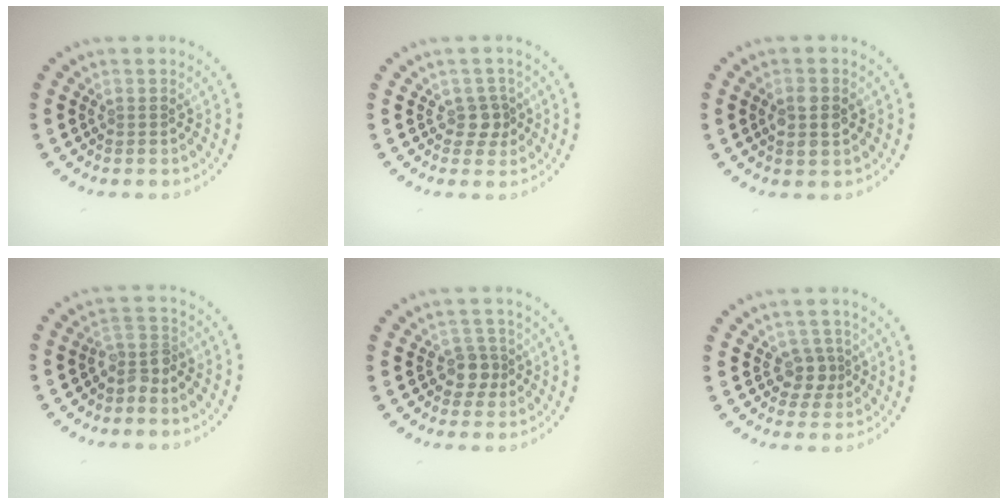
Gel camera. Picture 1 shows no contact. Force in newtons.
{"total": 1.8, "press": 1.4, "slide": 1.1}
{"total": 2.4, "press": 2.4, "slide": 0.2}
{"total": 2.3, "press": 1.9, "slide": 1.4}
{"total": 2.1, "press": 1.8, "slide": 1.0}
{"total": 2.0, "press": 1.7, "slide": 1.1}